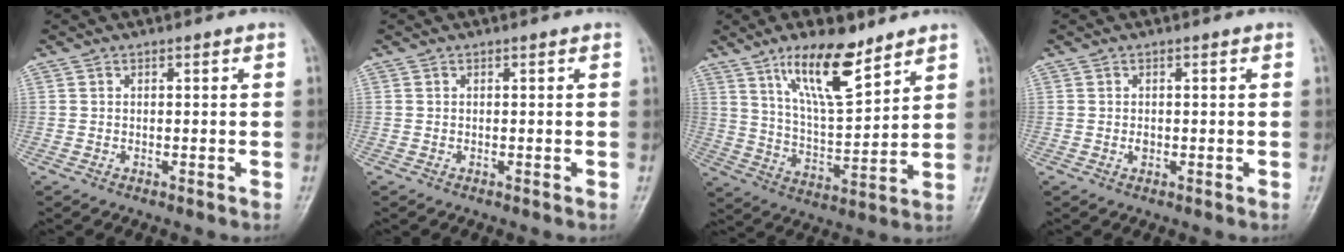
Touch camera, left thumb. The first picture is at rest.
{"total": 0.0}
{"total": 13.6, "force": [9.0, 4.1, 9.3], "torque": [-0.140, -0.057, 0.166]}
{"total": 1.0, "force": [-0.1, 0.8, 0.7], "torque": [-0.007, 0.001, -0.001]}